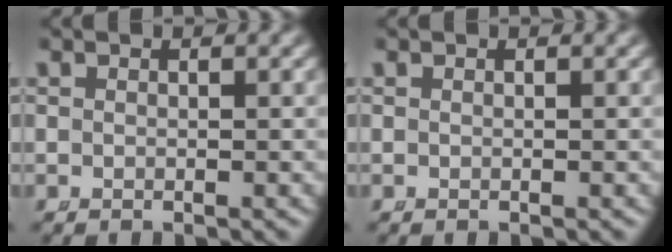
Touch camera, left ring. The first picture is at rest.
{"total": 0.9, "force": [-0.2, -0.8, -0.3], "torque": [0.009, -0.012, 0.007]}